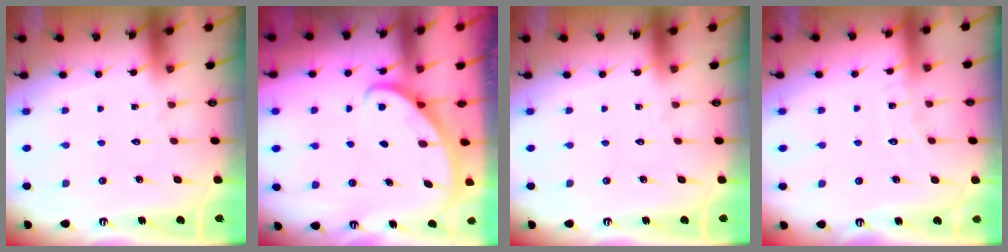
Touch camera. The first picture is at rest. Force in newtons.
{"total": 2.5, "press": 2.5, "slide": 0.1}
{"total": 0.0}
{"total": 4.6, "press": 4.6, "slide": 0.5}